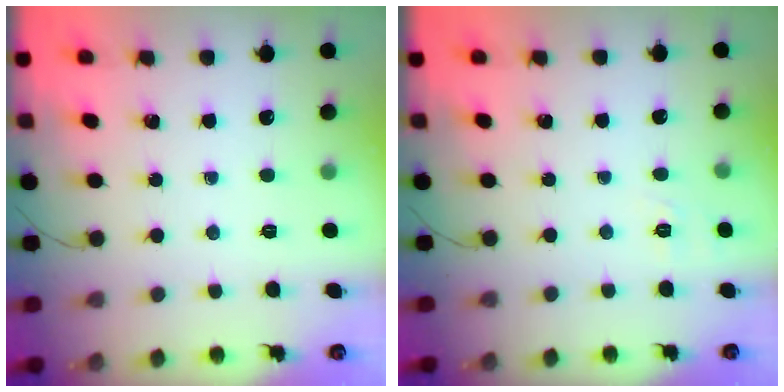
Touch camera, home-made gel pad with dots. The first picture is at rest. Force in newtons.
{"total": 4.3, "press": 4.1, "slide": 1.5}